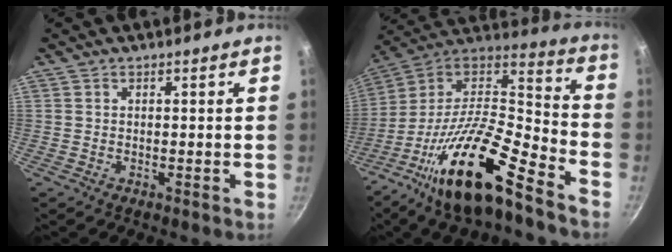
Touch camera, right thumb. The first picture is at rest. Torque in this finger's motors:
{"motor_torque": [1.50, -0.14, 1.94, -0.83, 0.62]}